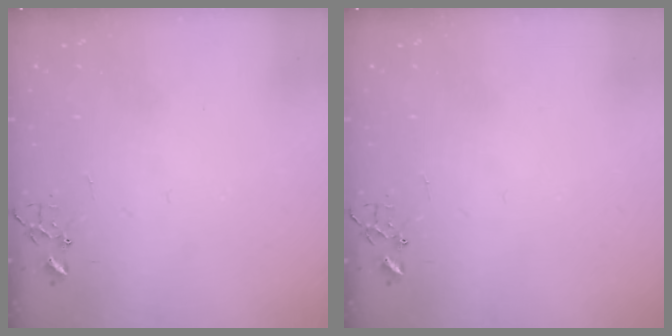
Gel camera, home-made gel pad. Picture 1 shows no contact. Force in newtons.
{"total": 0.0}